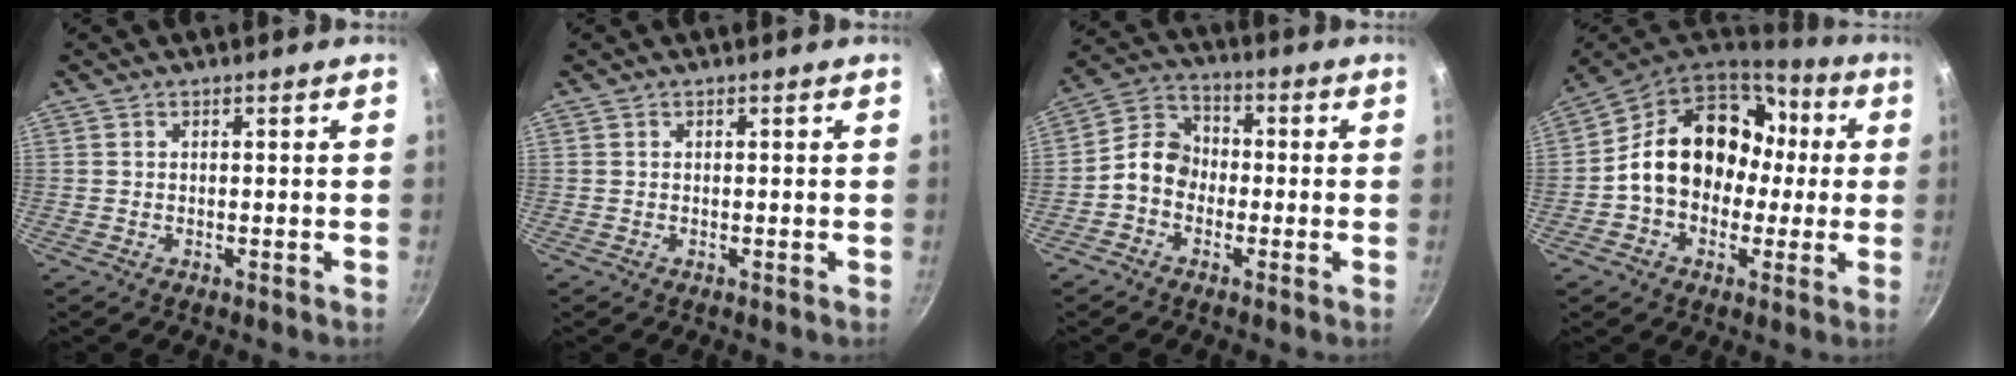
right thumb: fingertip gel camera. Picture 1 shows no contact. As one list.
[{"total": 0.0}, {"total": 7.8, "force": [-1.8, 6.3, 4.3], "torque": [-0.052, 0.031, -0.054]}, {"total": 19.5, "force": [0.7, 15.3, 12.1], "torque": [-0.163, 0.057, 0.008]}]